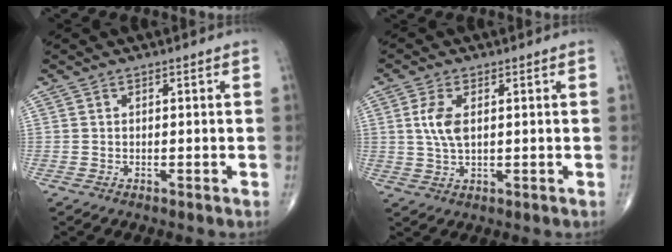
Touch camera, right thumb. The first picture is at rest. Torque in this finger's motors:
{"motor_torque": [0.05, 0.04, 0.47, 0.17, 0.02]}